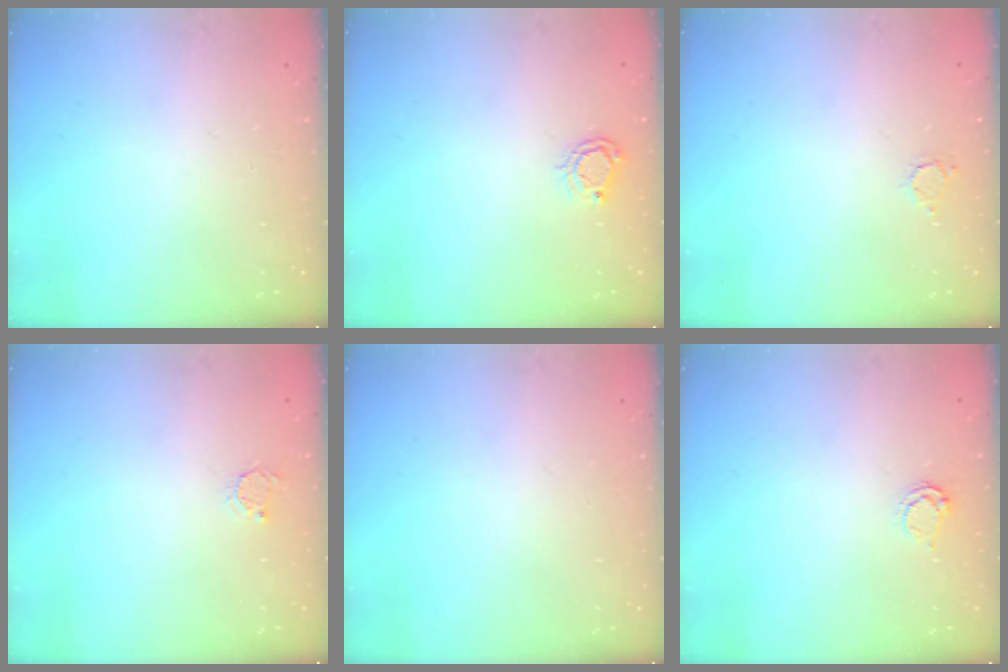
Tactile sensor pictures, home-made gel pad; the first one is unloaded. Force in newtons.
{"total": 4.5, "press": 4.4, "slide": 0.6}
{"total": 2.5, "press": 2.5, "slide": 0.3}
{"total": 2.3, "press": 2.3, "slide": 0.3}
{"total": 0.0}
{"total": 3.2, "press": 3.1, "slide": 0.5}